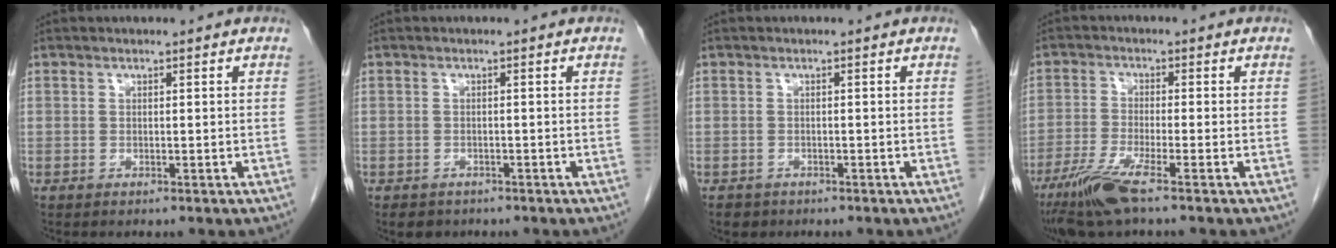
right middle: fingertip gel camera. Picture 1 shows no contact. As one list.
[{"total": 2.3, "force": [-1.7, 1.5, 0.3], "torque": [-0.011, 0.001, -0.023]}, {"total": 1.5, "force": [-1.0, 1.1, 0.1], "torque": [-0.010, 0.001, -0.014]}, {"total": 6.9, "force": [-4.5, -0.1, 5.2], "torque": [-0.110, -0.022, -0.091]}]